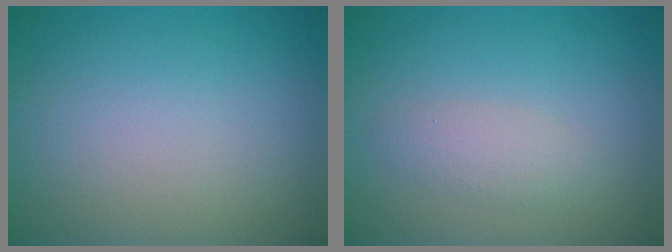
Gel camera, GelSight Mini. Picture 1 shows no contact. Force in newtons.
{"total": 1.8, "press": 1.8, "slide": 0.0}